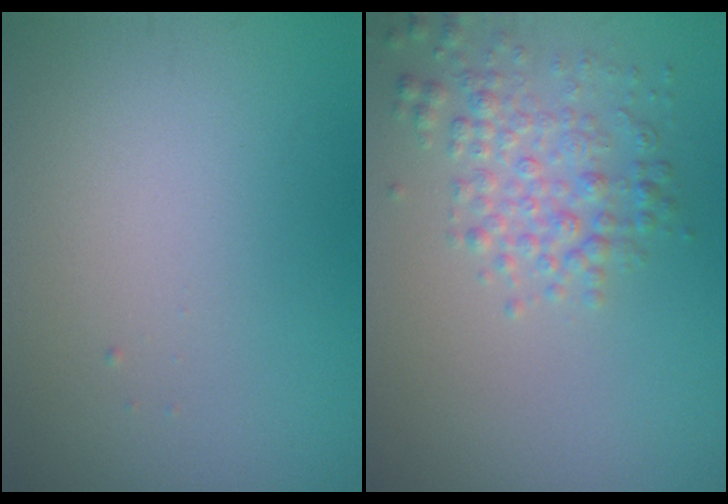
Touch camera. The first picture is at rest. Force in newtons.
{"total": 3.0, "press": 3.0, "slide": 0.1}